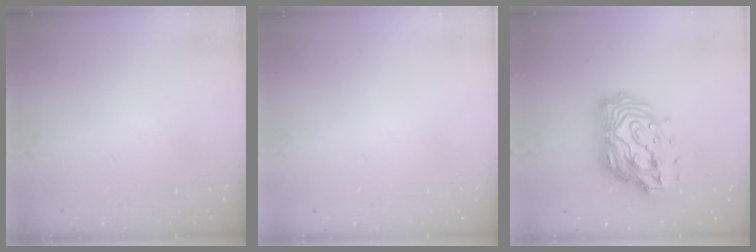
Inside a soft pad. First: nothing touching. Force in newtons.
{"total": 0.0}
{"total": 19.1, "press": 19.0, "slide": 1.5}